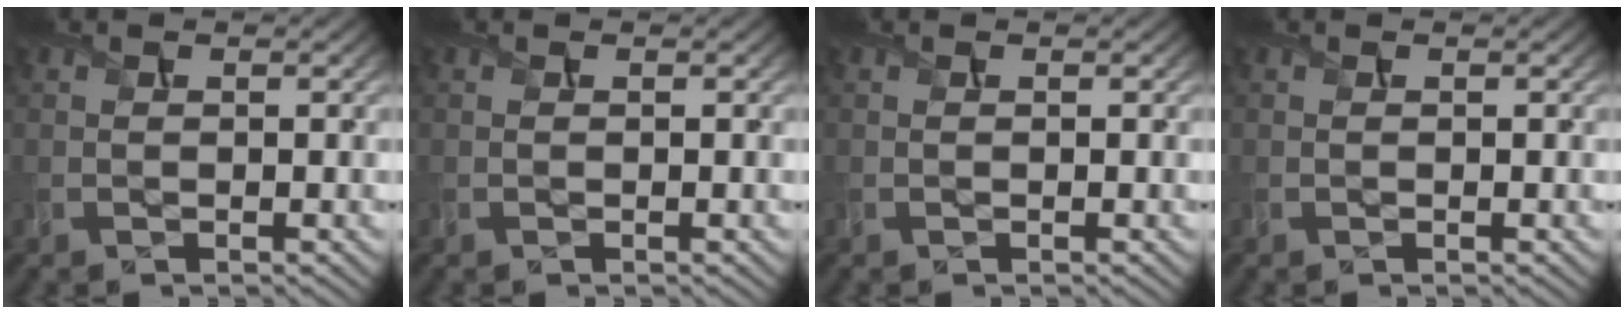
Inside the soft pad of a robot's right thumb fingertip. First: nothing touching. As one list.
[{"total": 0.0}, {"total": 0.0}, {"total": 0.0}]